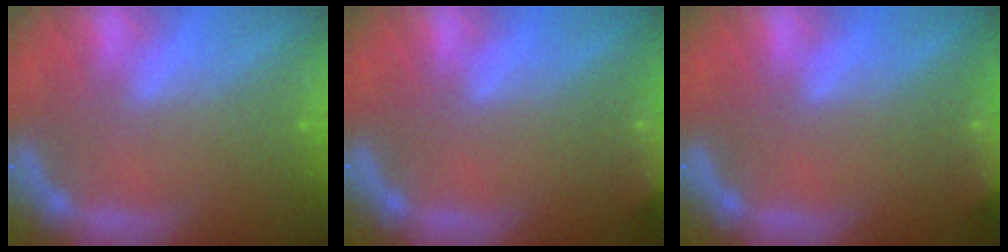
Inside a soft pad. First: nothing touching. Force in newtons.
{"total": 7.4}
{"total": 7.4}